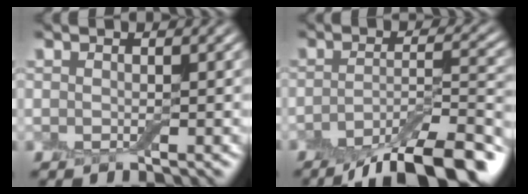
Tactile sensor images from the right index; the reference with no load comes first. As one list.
[{"total": 9.7, "force": [-6.7, 2.8, 6.4], "torque": [-0.092, -0.003, -0.109]}]